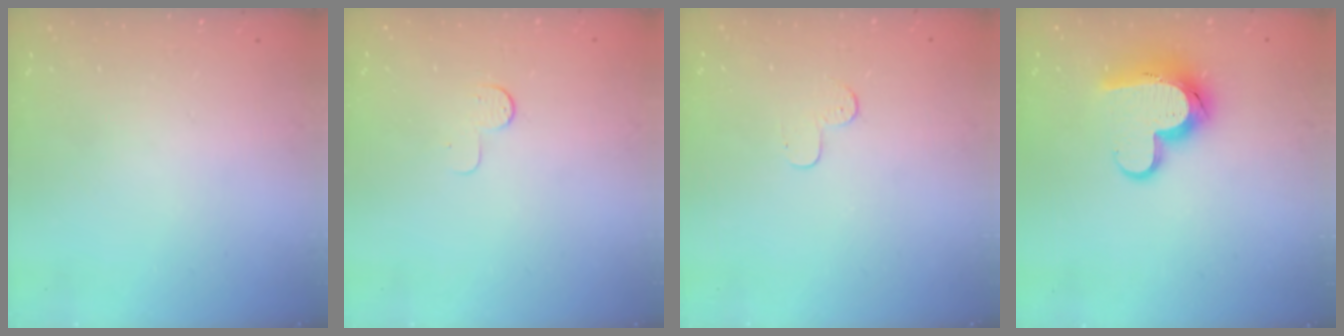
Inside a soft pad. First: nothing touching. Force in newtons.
{"total": 5.0, "press": 5.0, "slide": 0.4}
{"total": 3.9, "press": 3.9, "slide": 0.4}
{"total": 13.1, "press": 13.0, "slide": 1.3}